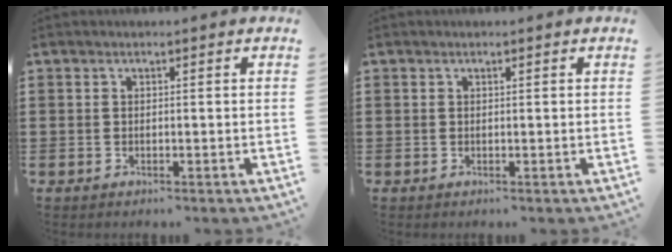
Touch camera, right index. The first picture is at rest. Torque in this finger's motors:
{"motor_torque": [-0.26, 0.00, 0.00, -0.01]}